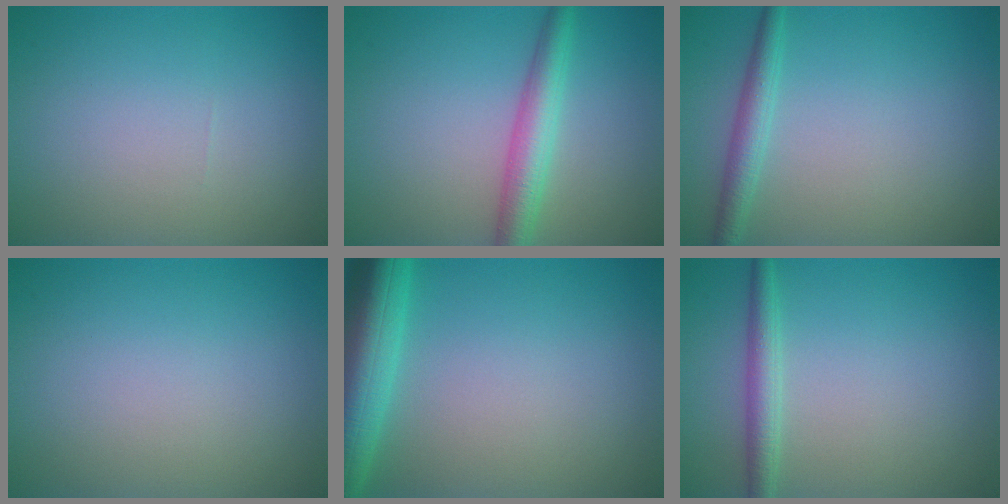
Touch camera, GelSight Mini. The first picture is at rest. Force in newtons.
{"total": 3.8, "press": 3.8, "slide": 0.1}
{"total": 2.3, "press": 2.2, "slide": 0.1}
{"total": 0.0}
{"total": 7.7, "press": 7.7, "slide": 0.5}
{"total": 2.3, "press": 2.3, "slide": 0.1}